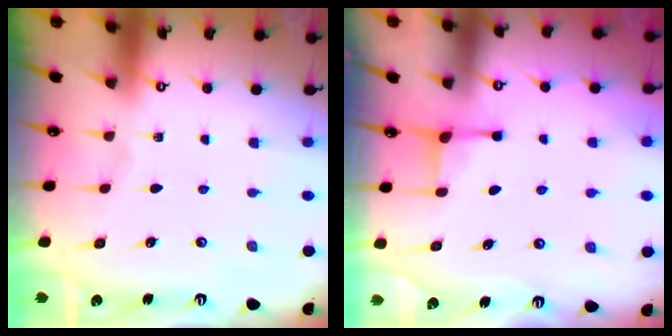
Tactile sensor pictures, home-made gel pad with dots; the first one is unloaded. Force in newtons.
{"total": 2.5, "press": 2.5, "slide": 0.5}